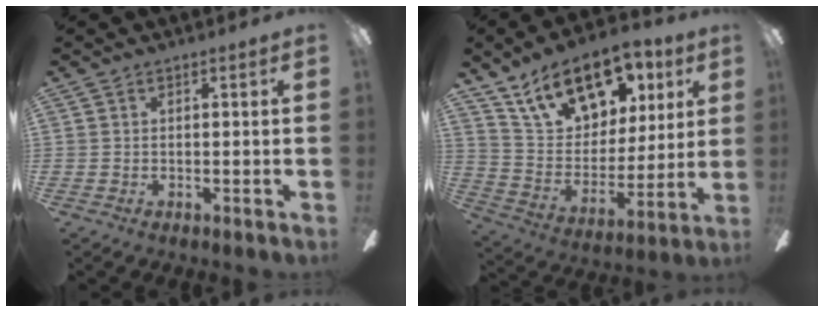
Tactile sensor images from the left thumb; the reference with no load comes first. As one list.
[{"total": 19.3, "force": [12.6, 10.8, 9.9], "torque": [-0.169, -0.063, 0.227]}]